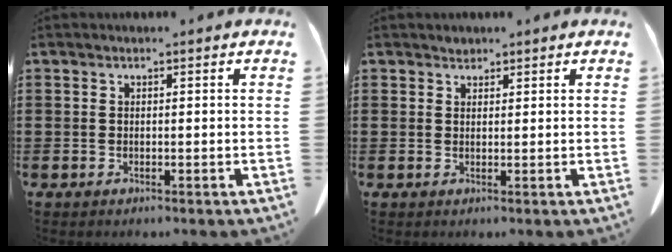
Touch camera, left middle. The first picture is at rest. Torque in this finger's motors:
{"motor_torque": [-0.17, 0.18, 0.00, 0.00]}